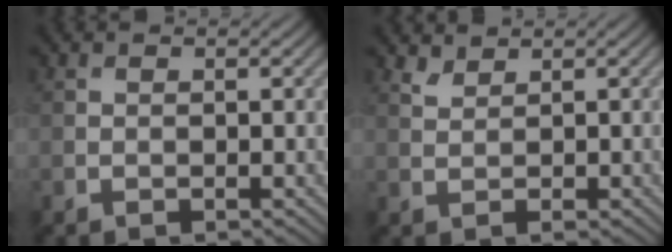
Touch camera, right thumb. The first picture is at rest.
{"total": 1.4, "force": [1.3, 0.5, 0.0], "torque": [-0.003, -0.002, 0.034]}